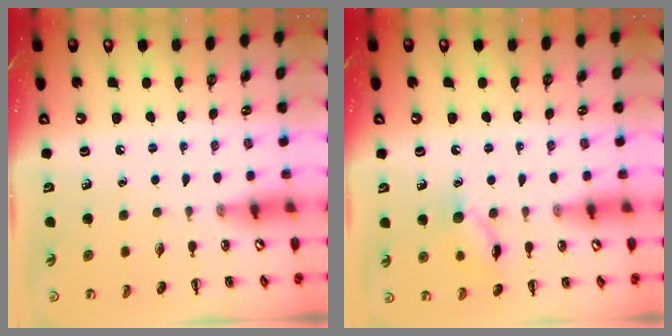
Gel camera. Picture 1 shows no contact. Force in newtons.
{"total": 9.4, "press": 9.4, "slide": 0.4}